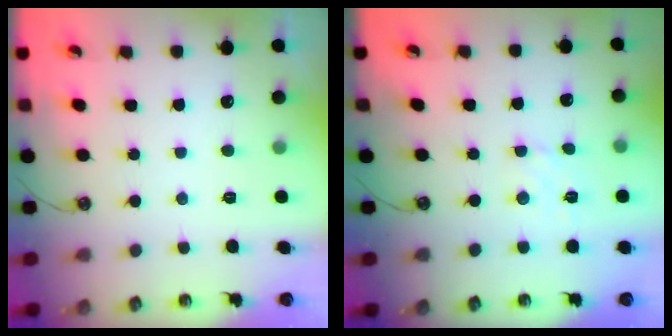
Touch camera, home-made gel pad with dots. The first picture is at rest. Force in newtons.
{"total": 2.9, "press": 2.9, "slide": 0.5}